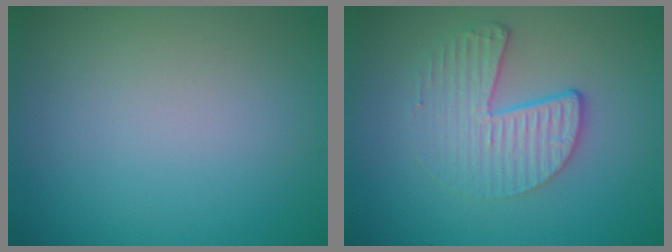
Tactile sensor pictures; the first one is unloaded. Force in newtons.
{"total": 4.5, "press": 3.1, "slide": 3.3}